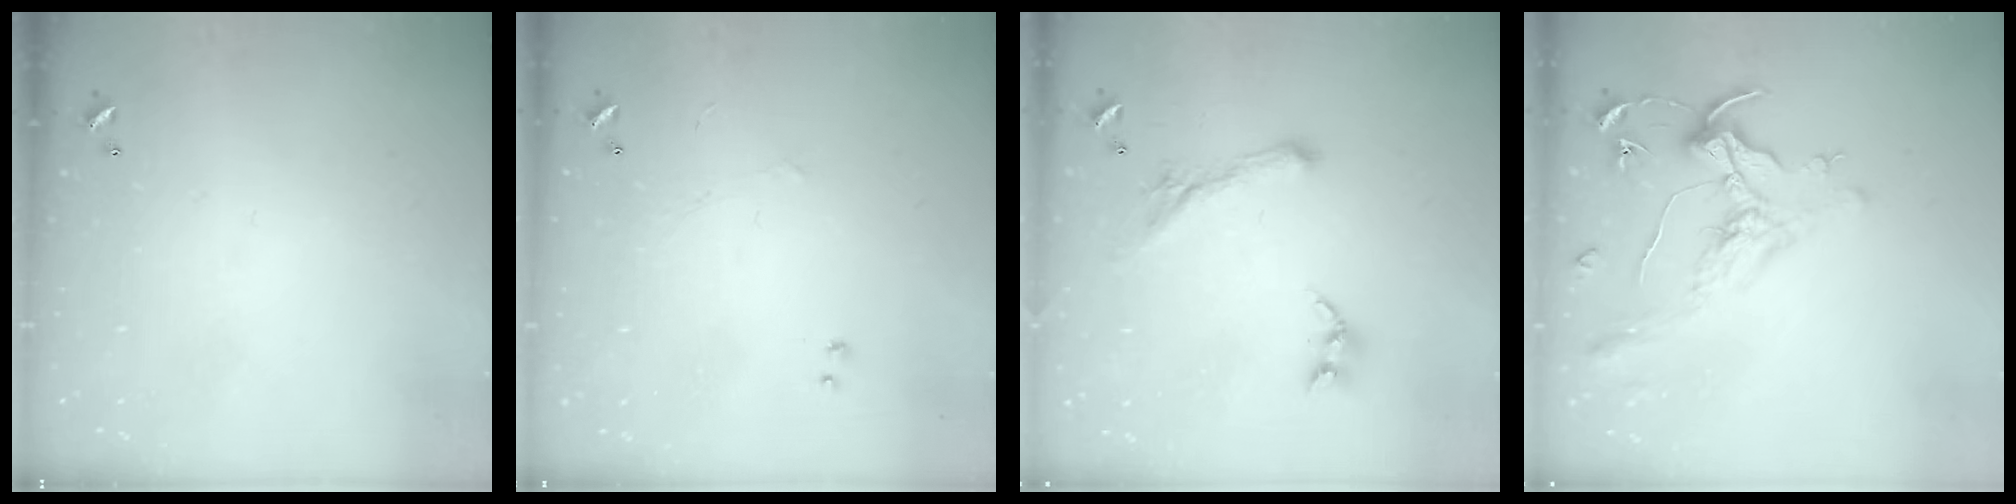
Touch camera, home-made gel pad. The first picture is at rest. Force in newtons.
{"total": 1.0, "press": 0.9, "slide": 0.5}
{"total": 0.8, "press": 0.8, "slide": 0.2}
{"total": 1.6, "press": 1.4, "slide": 0.7}